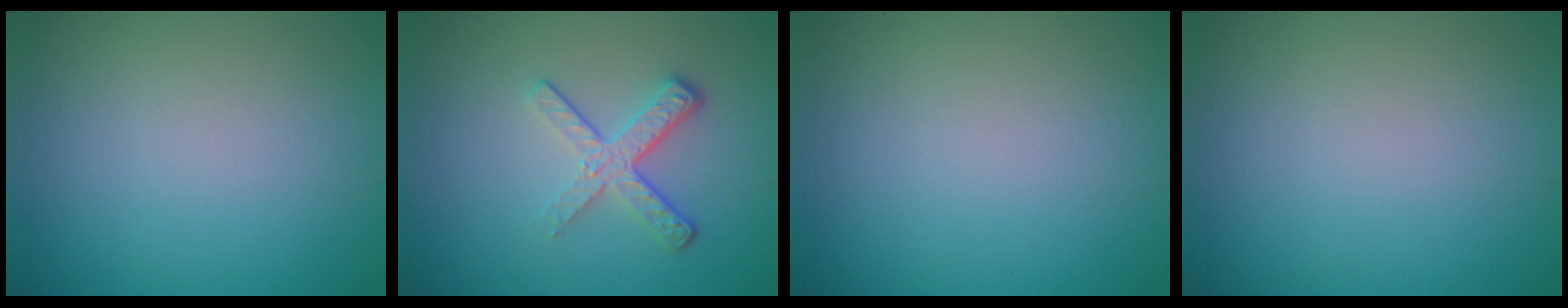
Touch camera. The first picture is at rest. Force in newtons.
{"total": 3.6, "press": 2.5, "slide": 2.7}
{"total": 0.0}
{"total": 0.0}